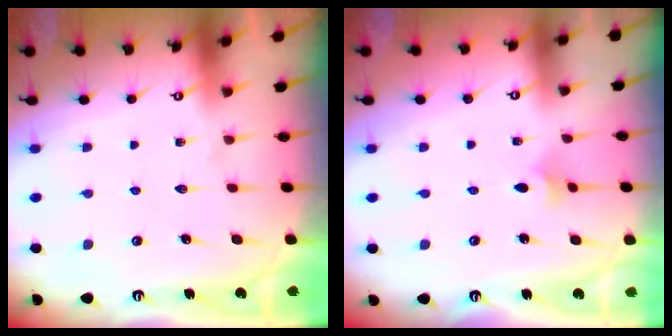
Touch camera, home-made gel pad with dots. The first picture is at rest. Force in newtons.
{"total": 2.3, "press": 2.2, "slide": 0.6}